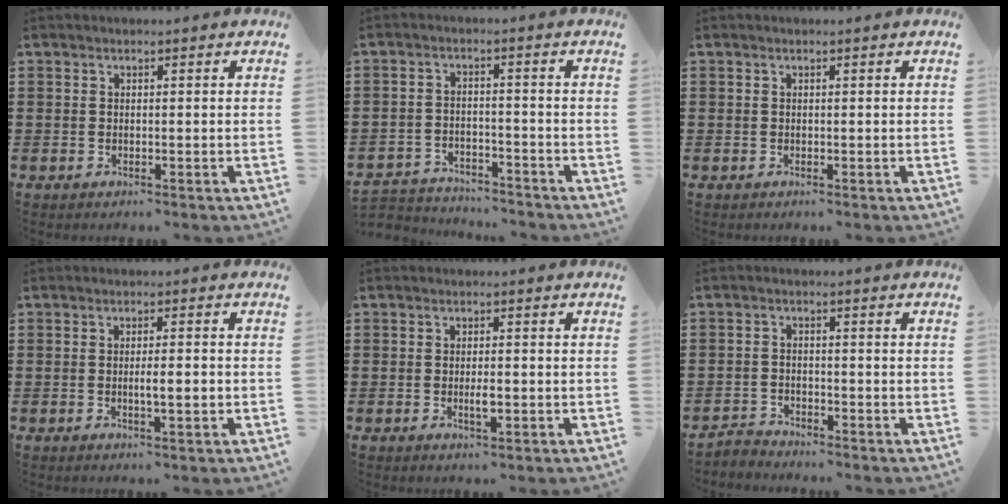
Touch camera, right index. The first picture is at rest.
{"total": 3.9, "force": [-3.8, 0.5, 0.0], "torque": [-0.007, 0.002, -0.082]}
{"total": 0.0}
{"total": 2.9, "force": [-0.4, 0.5, 2.8], "torque": [-0.050, 0.000, -0.008]}
{"total": 2.4, "force": [-0.6, 0.7, 2.2], "torque": [-0.040, 0.001, -0.011]}
{"total": 1.9, "force": [-1.9, 0.3, 0.0], "torque": [-0.008, 0.004, -0.041]}